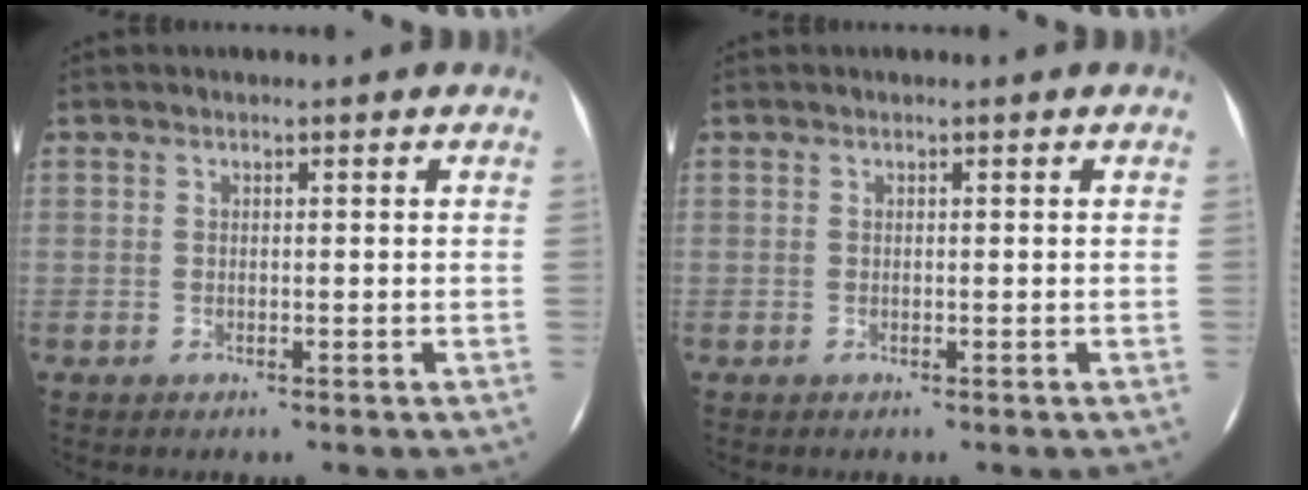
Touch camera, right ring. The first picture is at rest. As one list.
[{"total": 0.0}]